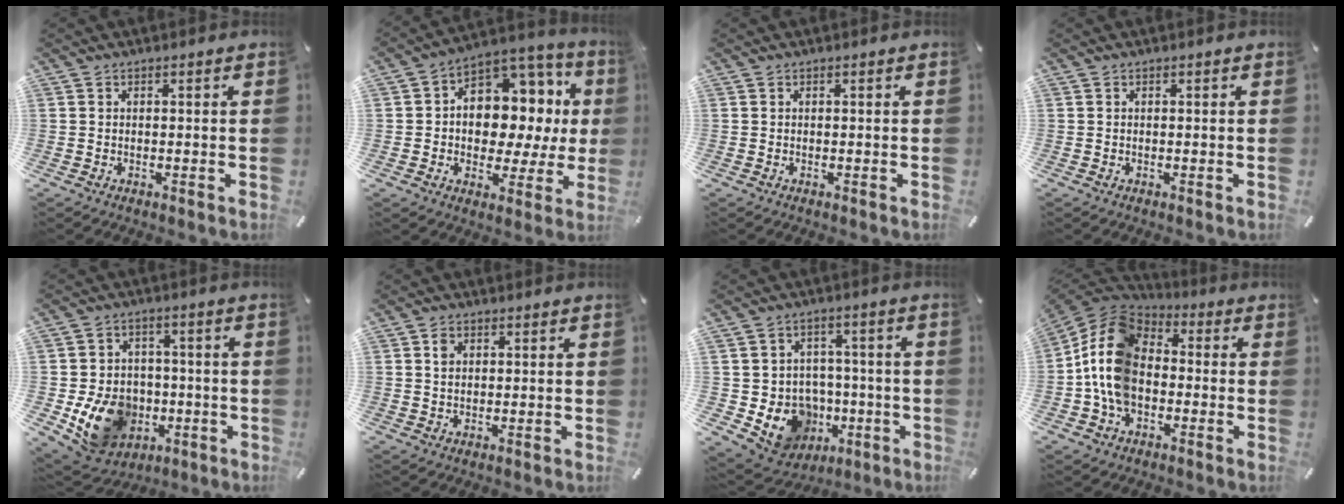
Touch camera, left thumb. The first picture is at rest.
{"total": 12.7, "force": [1.3, 10.3, 7.4], "torque": [-0.087, -0.029, 0.031]}
{"total": 0.0}
{"total": 0.0}
{"total": 14.5, "force": [-3.9, 11.9, 7.4], "torque": [-0.157, 0.022, -0.057]}
{"total": 2.4, "force": [0.8, 1.9, 1.2], "torque": [-0.020, 0.002, 0.012]}
{"total": 11.6, "force": [-2.9, 10.7, 3.7], "torque": [-0.061, 0.007, -0.034]}
{"total": 13.9, "force": [-3.2, 10.3, 8.7], "torque": [-0.209, 0.019, -0.066]}